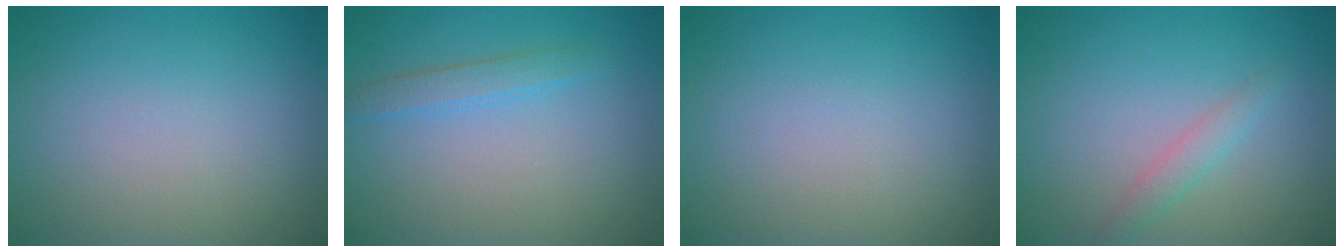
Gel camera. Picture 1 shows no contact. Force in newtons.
{"total": 1.7, "press": 1.7, "slide": 0.1}
{"total": 0.0}
{"total": 1.6, "press": 1.6, "slide": 0.0}